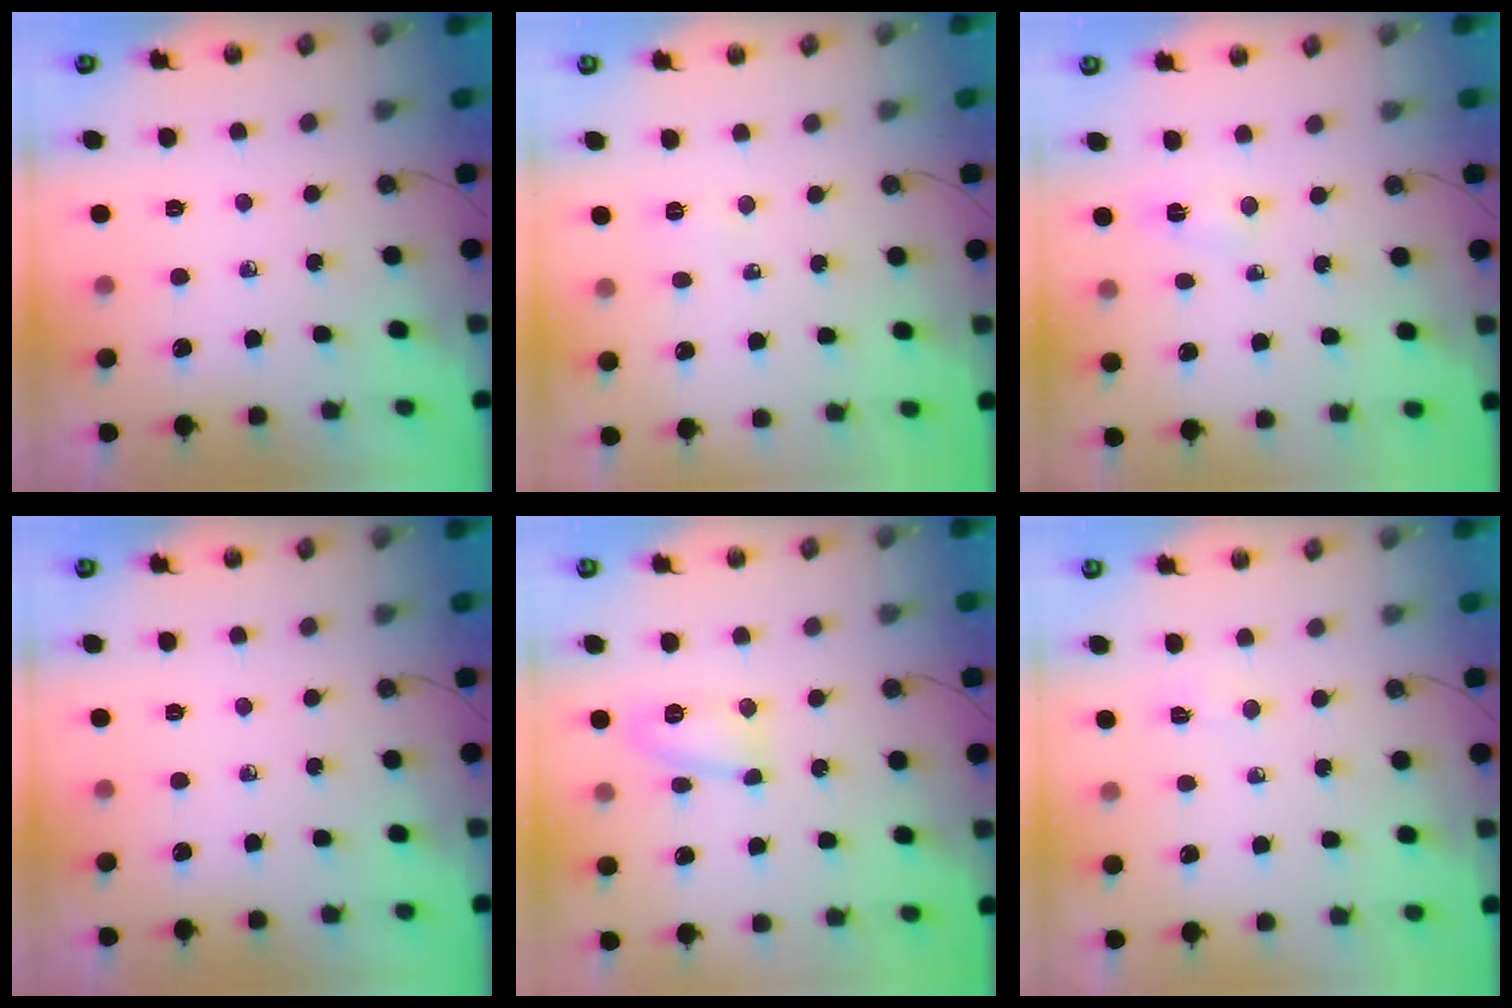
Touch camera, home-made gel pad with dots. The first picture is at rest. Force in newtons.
{"total": 2.8, "press": 2.6, "slide": 0.9}
{"total": 2.5, "press": 2.4, "slide": 0.4}
{"total": 0.0}
{"total": 7.3, "press": 7.3, "slide": 0.5}
{"total": 1.8, "press": 1.6, "slide": 0.6}